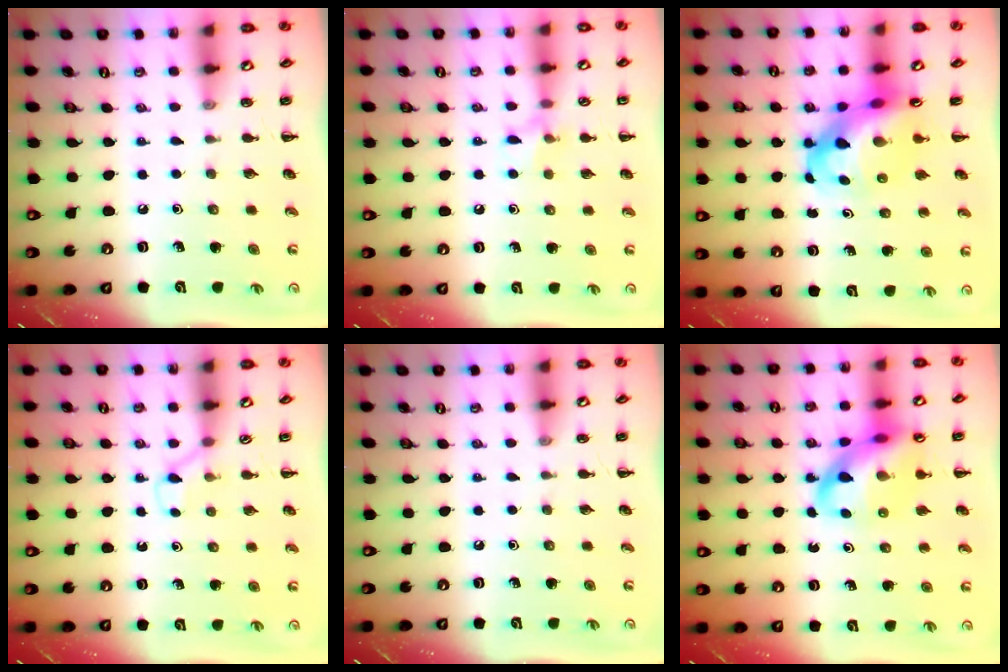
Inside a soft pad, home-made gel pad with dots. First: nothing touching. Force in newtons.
{"total": 6.9, "press": 6.7, "slide": 1.7}
{"total": 9.7, "press": 9.3, "slide": 2.8}
{"total": 2.1, "press": 2.0, "slide": 0.8}
{"total": 0.0}
{"total": 15.2, "press": 14.6, "slide": 3.9}